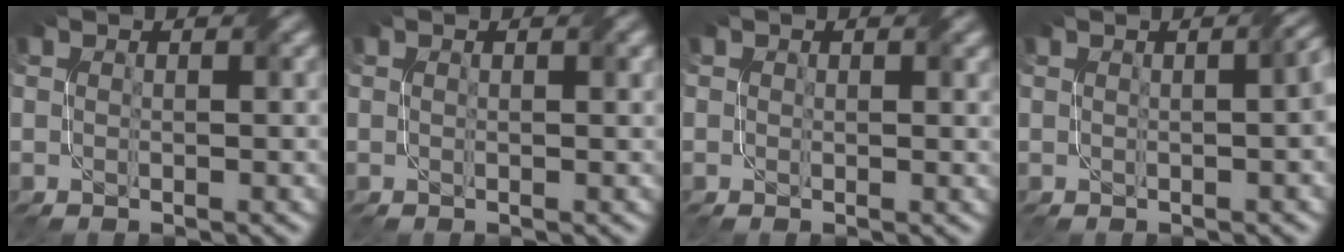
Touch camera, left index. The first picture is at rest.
{"total": 0.5, "force": [0.2, 0.1, 0.4], "torque": [-0.005, 0.000, 0.005]}
{"total": 1.0, "force": [0.5, 0.7, 0.4], "torque": [-0.002, -0.004, 0.010]}
{"total": 2.8, "force": [0.1, 1.1, 2.6], "torque": [-0.014, 0.014, 0.004]}